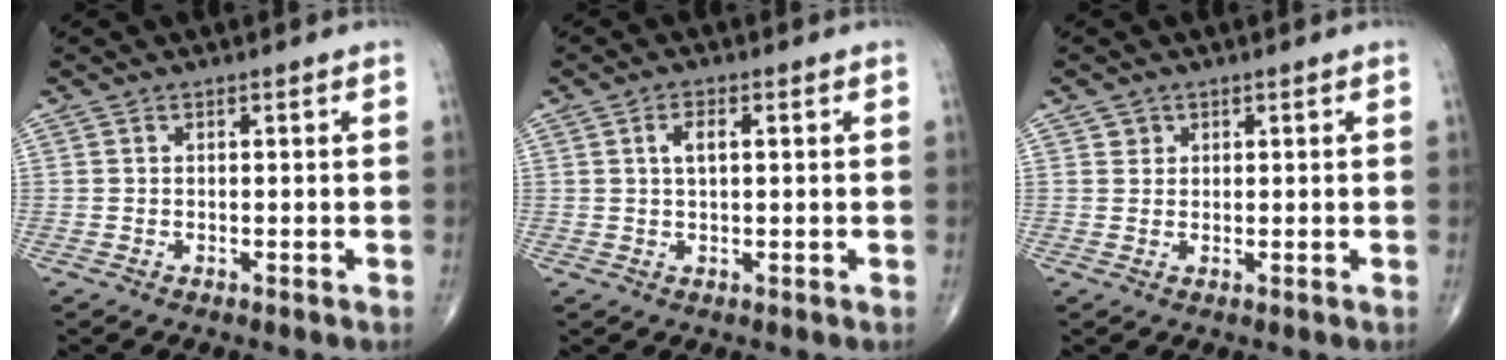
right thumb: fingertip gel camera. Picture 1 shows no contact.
{"total": 3.2, "force": [0.8, 1.3, 2.8], "torque": [-0.053, 0.005, 0.016]}
{"total": 1.4, "force": [0.7, 1.2, 0.1], "torque": [0.013, -0.002, 0.006]}